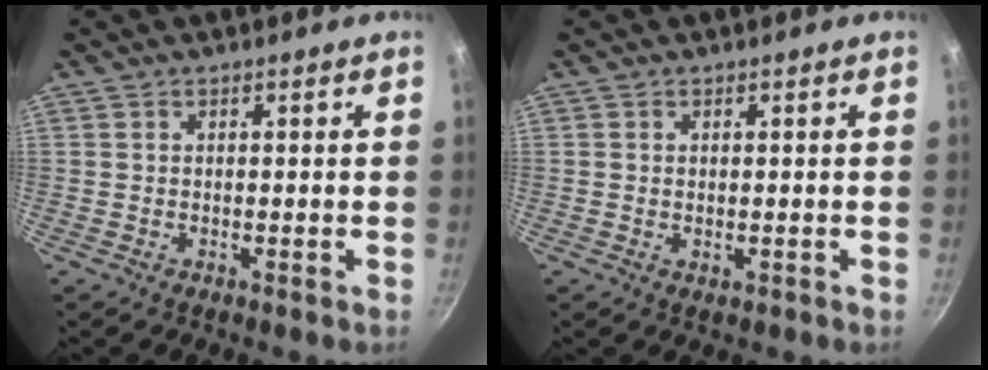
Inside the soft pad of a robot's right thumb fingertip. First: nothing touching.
{"total": 0.6, "force": [0.0, 0.4, 0.5], "torque": [-0.007, -0.001, 0.000]}